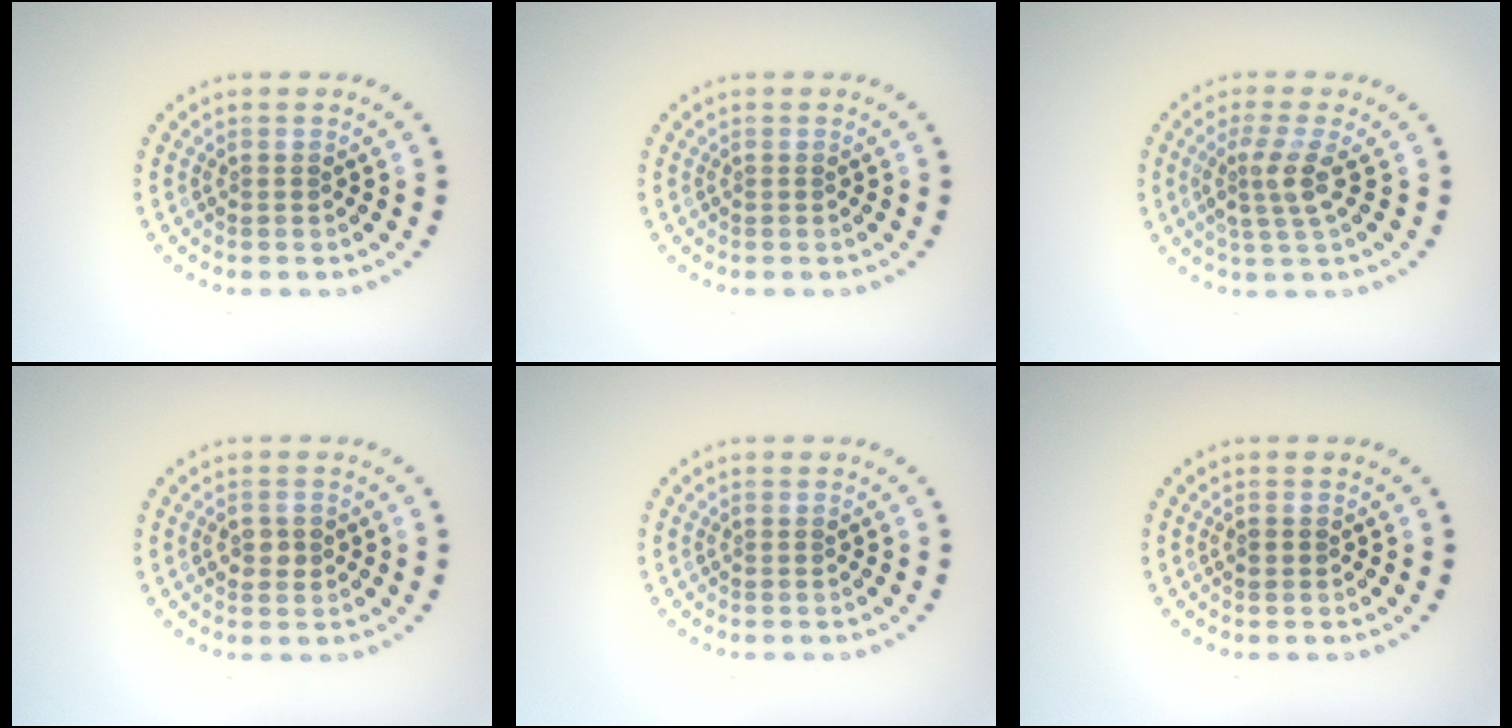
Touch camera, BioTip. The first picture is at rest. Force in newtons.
{"total": 0.0}
{"total": 2.8, "press": 2.2, "slide": 1.8}
{"total": 1.6, "press": 1.6, "slide": 0.2}
{"total": 0.0}
{"total": 0.7, "press": 0.7, "slide": 0.1}